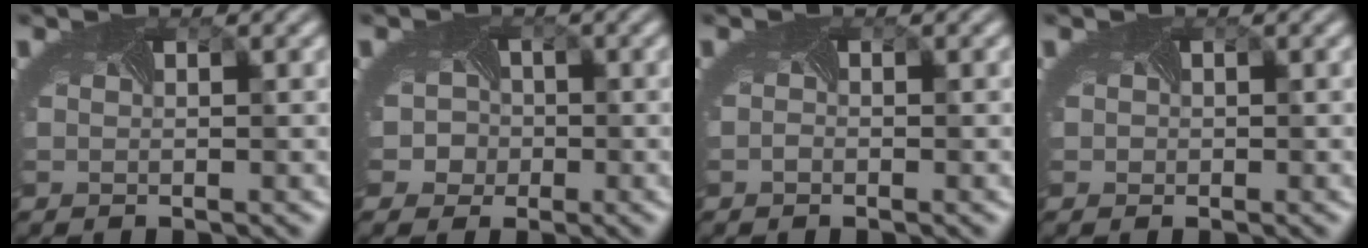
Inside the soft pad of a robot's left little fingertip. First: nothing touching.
{"total": 3.8, "force": [-0.7, 3.6, 1.1], "torque": [-0.002, 0.012, -0.026]}
{"total": 0.6, "force": [-0.5, -0.1, -0.3], "torque": [-0.002, -0.006, -0.011]}
{"total": 0.6, "force": [0.1, 0.6, -0.2], "torque": [0.005, -0.005, -0.003]}